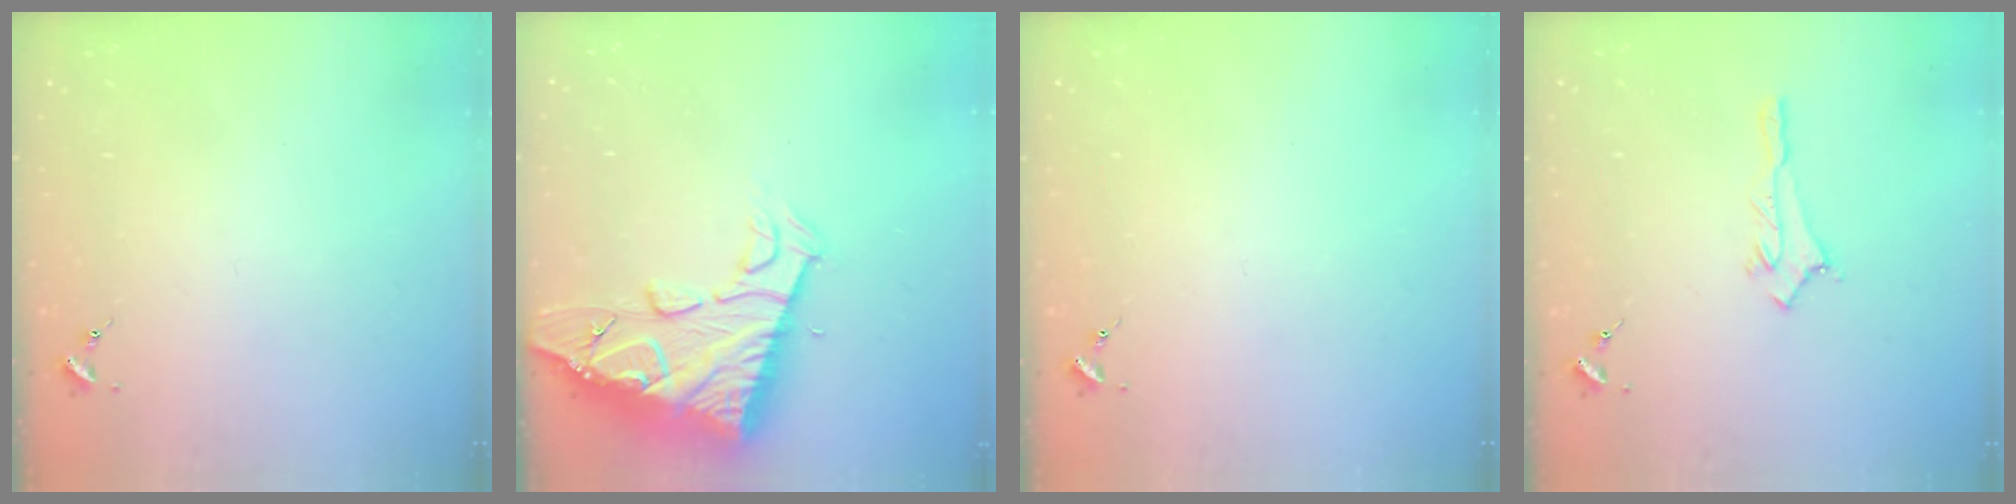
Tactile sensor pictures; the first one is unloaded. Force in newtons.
{"total": 15.0, "press": 14.9, "slide": 1.4}
{"total": 0.0}
{"total": 2.8, "press": 2.8, "slide": 0.3}